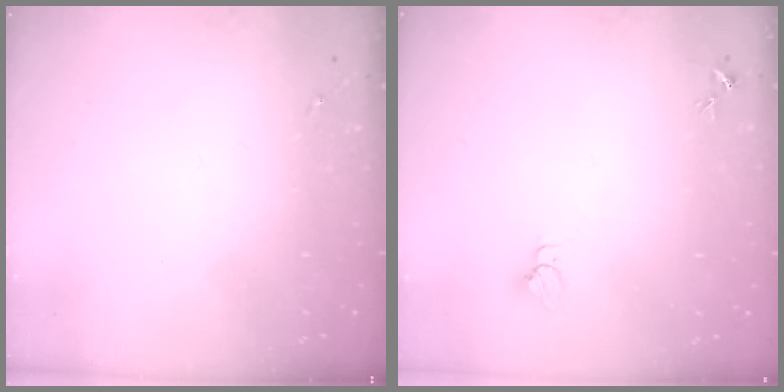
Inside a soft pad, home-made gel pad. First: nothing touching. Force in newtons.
{"total": 2.7, "press": 2.7, "slide": 0.1}